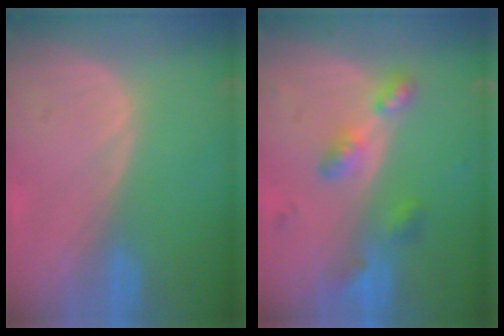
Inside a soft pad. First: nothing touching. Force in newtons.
{"total": 5.2, "press": 5.1, "slide": 0.7}